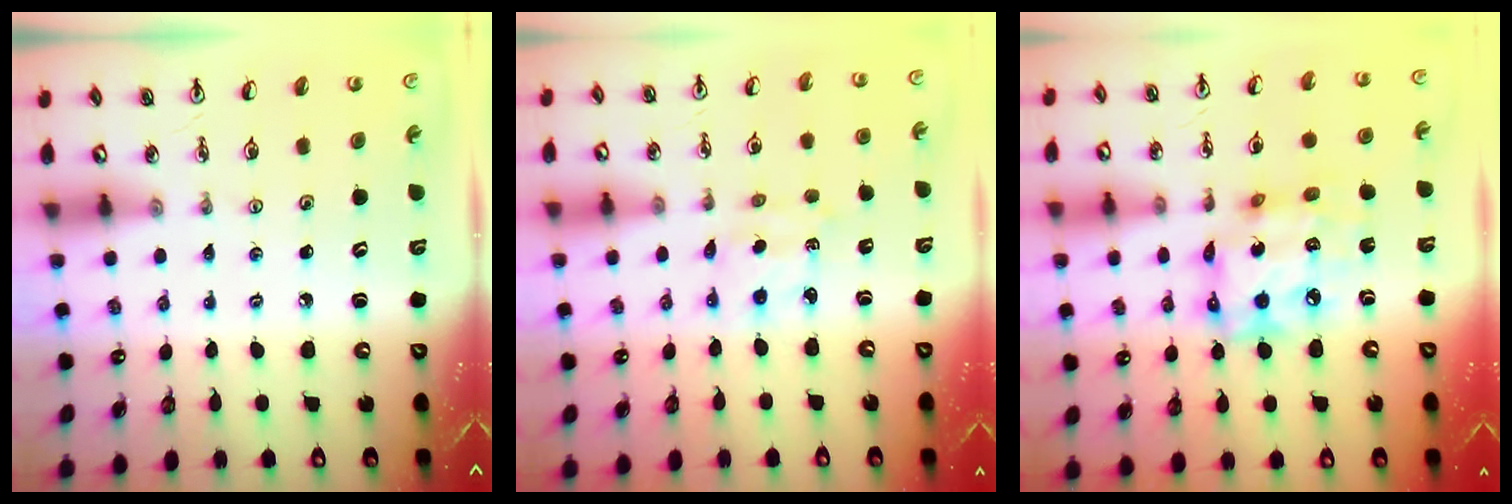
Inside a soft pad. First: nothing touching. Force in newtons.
{"total": 2.2, "press": 2.1, "slide": 0.5}
{"total": 14.3, "press": 14.3, "slide": 1.5}